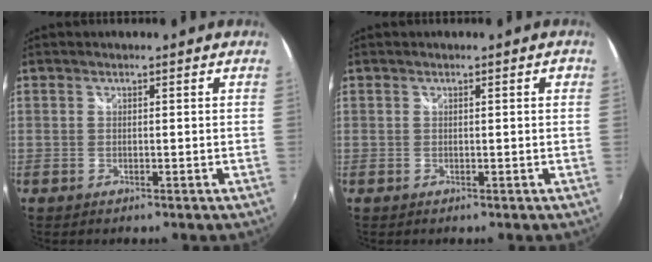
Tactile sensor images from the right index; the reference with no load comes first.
{"total": 1.4, "force": [0.4, 0.1, 1.3], "torque": [-0.017, 0.005, 0.005]}